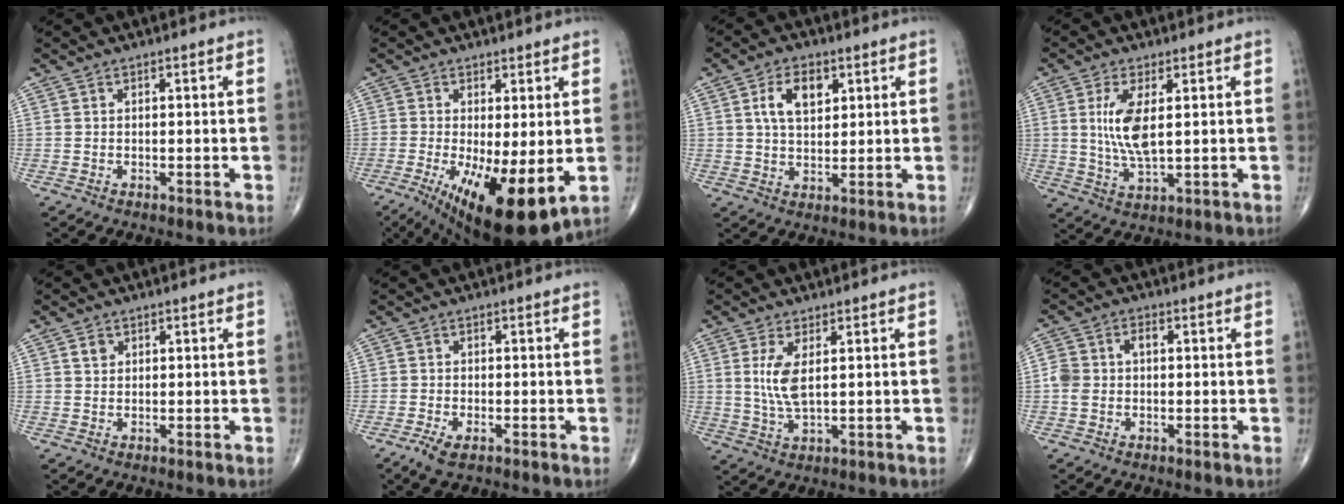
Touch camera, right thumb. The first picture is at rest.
{"total": 14.4, "force": [-3.3, 4.6, 13.2], "torque": [-0.218, -0.027, -0.035]}
{"total": 7.5, "force": [2.7, 4.4, 5.4], "torque": [-0.082, -0.007, 0.049]}
{"total": 8.2, "force": [1.5, 2.9, 7.5], "torque": [-0.158, -0.016, 0.034]}
{"total": 1.7, "force": [0.7, 1.4, 0.7], "torque": [-0.004, -0.003, 0.010]}
{"total": 3.0, "force": [-1.6, 1.2, 2.2], "torque": [-0.052, -0.001, -0.031]}
{"total": 5.8, "force": [1.3, 2.1, 5.2], "torque": [-0.116, -0.013, 0.031]}
{"total": 5.0, "force": [0.1, 3.5, 3.5], "torque": [-0.081, 0.023, 0.000]}